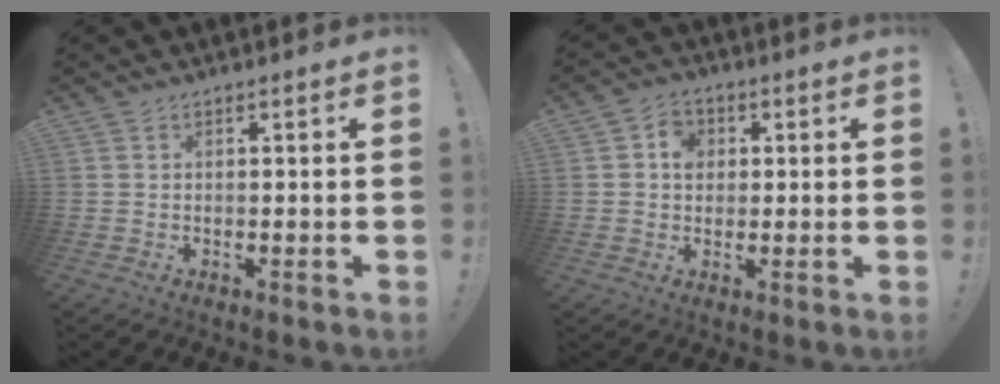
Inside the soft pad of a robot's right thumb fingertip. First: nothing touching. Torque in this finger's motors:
{"motor_torque": [0.07, 0.01, 0.04, 0.03, 0.04]}